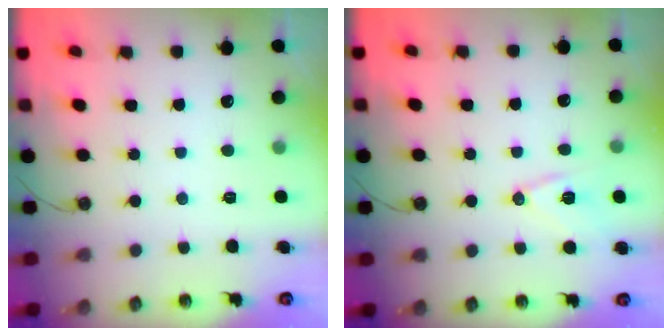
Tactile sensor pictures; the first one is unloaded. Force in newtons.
{"total": 9.8, "press": 9.3, "slide": 3.0}